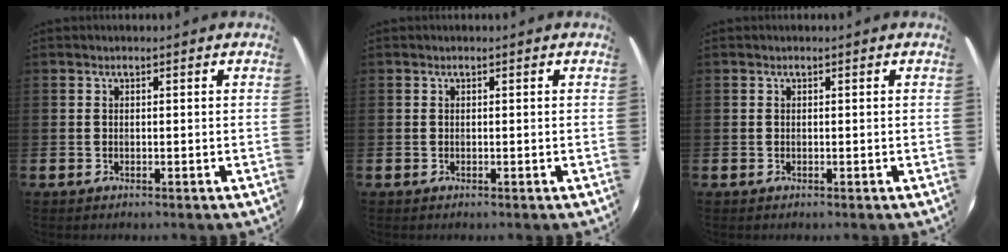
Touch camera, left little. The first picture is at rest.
{"total": 0.0}
{"total": 0.0}